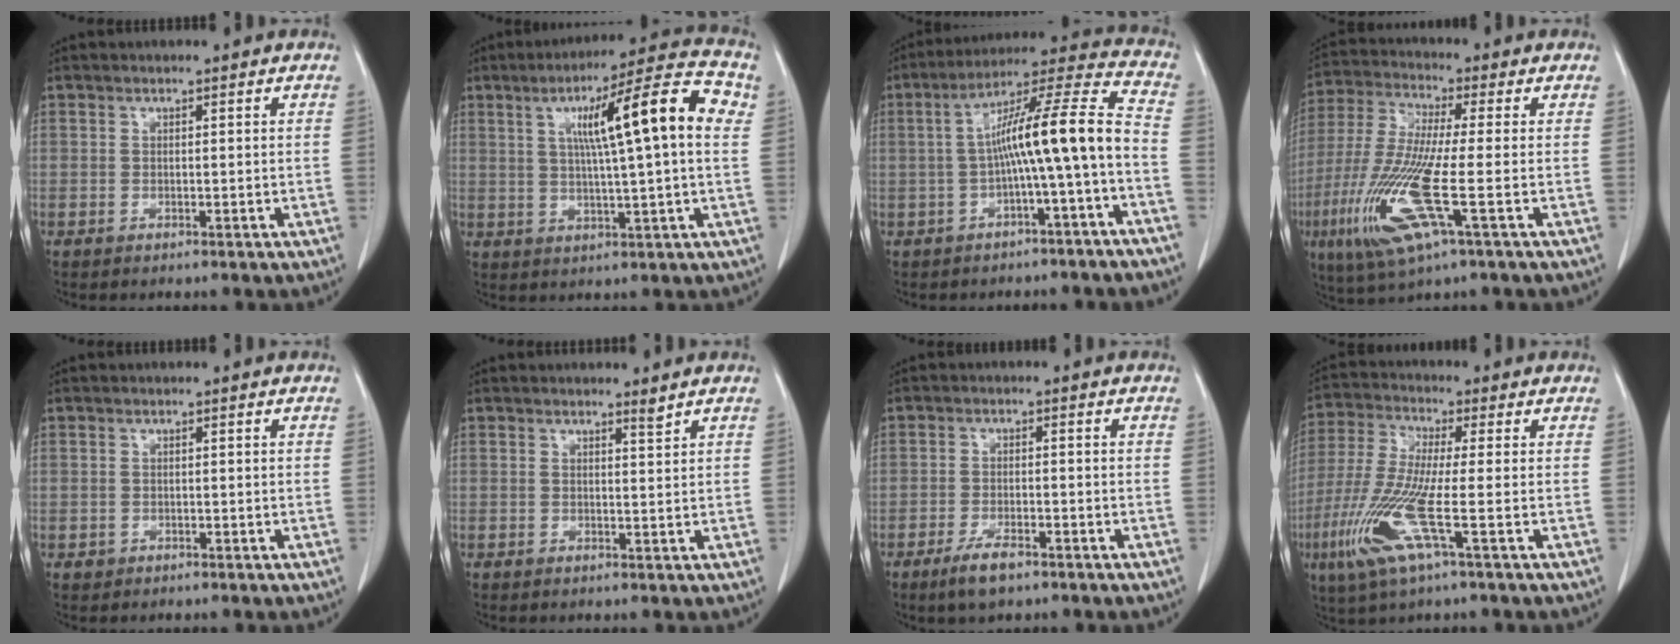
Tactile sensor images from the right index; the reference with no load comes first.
{"total": 14.8, "force": [3.0, 0.2, 14.5], "torque": [-0.218, 0.024, 0.045]}
{"total": 12.9, "force": [-2.4, -0.3, 12.6], "torque": [-0.203, 0.036, -0.040]}
{"total": 14.2, "force": [-4.5, 1.2, 13.5], "torque": [-0.295, -0.026, -0.089]}
{"total": 0.9, "force": [-0.4, 0.8, 0.0], "torque": [-0.004, 0.004, -0.004]}
{"total": 1.0, "force": [0.9, -0.2, 0.3], "torque": [-0.016, -0.007, 0.019]}
{"total": 4.6, "force": [-3.2, 1.3, 3.1], "torque": [-0.065, -0.003, -0.053]}
{"total": 11.4, "force": [-4.0, 0.7, 10.7], "torque": [-0.236, -0.021, -0.084]}